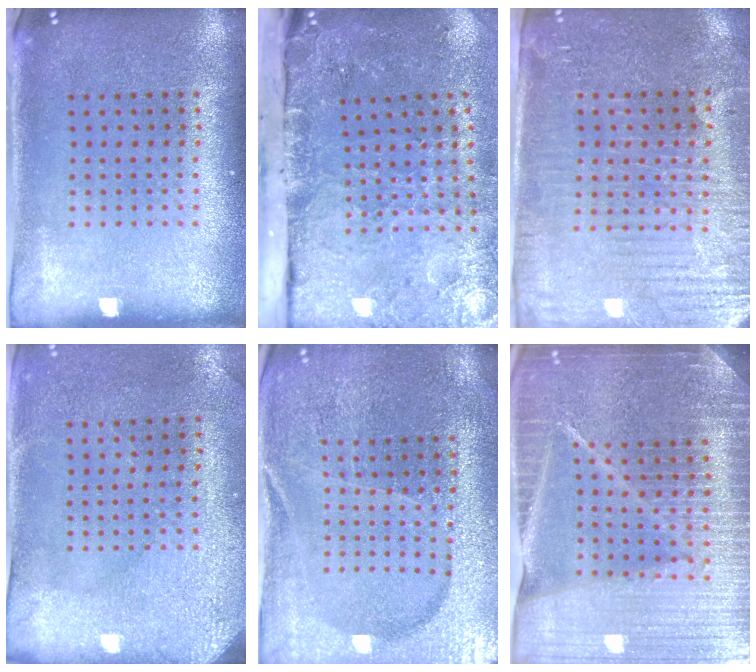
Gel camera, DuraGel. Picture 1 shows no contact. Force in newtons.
{"total": 4.8, "press": 3.6, "slide": 3.1}
{"total": 3.7, "press": 3.5, "slide": 1.4}
{"total": 3.0, "press": 2.5, "slide": 1.7}
{"total": 3.4, "press": 3.4, "slide": 0.5}
{"total": 6.1, "press": 5.3, "slide": 2.9}